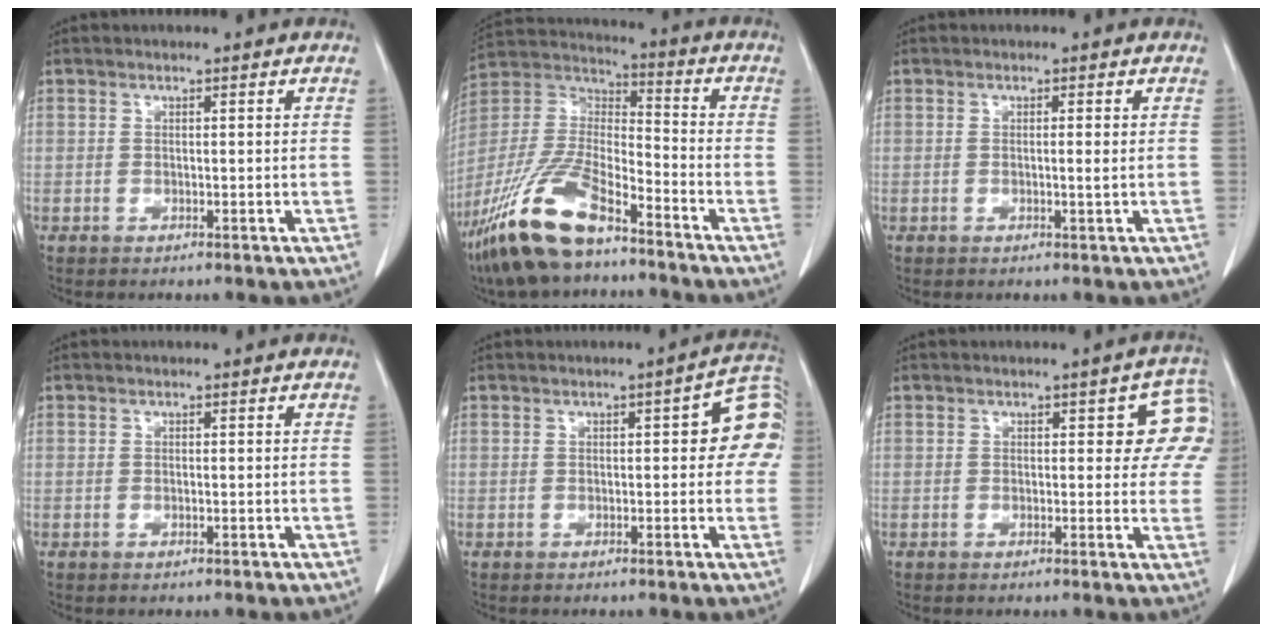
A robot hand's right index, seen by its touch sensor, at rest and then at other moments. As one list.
[{"total": 17.3, "force": [-12.0, 4.6, 11.6], "torque": [-0.262, -0.017, -0.227]}, {"total": 1.1, "force": [-0.1, -0.2, 1.1], "torque": [-0.018, -0.002, -0.001]}, {"total": 0.0}, {"total": 7.2, "force": [1.2, 2.6, 6.6], "torque": [-0.063, 0.028, 0.006]}, {"total": 6.3, "force": [2.2, 3.6, 4.7], "torque": [-0.021, 0.015, 0.017]}]